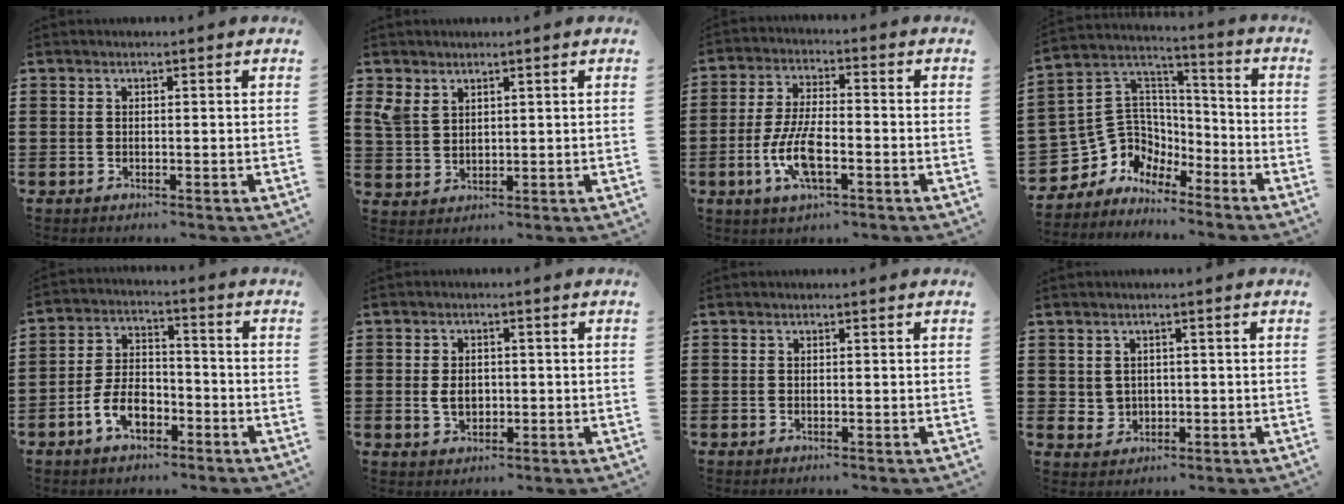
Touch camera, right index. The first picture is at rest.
{"total": 3.5, "force": [2.3, 2.3, 1.4], "torque": [-0.038, 0.009, 0.044]}
{"total": 8.7, "force": [-2.8, 3.1, 7.7], "torque": [-0.173, -0.013, -0.056]}
{"total": 7.2, "force": [-2.1, 6.8, 1.0], "torque": [-0.070, -0.013, -0.042]}
{"total": 6.7, "force": [-3.4, 3.7, 4.5], "torque": [-0.103, 0.005, -0.068]}
{"total": 3.0, "force": [-0.1, 2.1, 2.1], "torque": [-0.038, 0.001, -0.004]}
{"total": 0.0}
{"total": 2.0, "force": [0.8, 1.8, 0.3], "torque": [-0.014, 0.010, 0.013]}